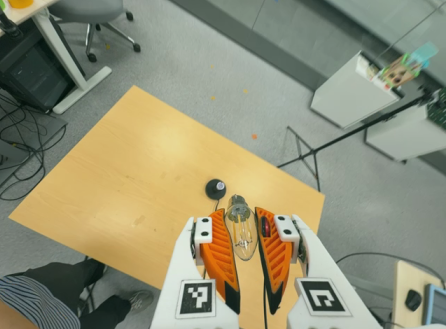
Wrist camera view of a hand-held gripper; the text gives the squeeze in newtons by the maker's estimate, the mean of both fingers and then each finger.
{"total": 21.0, "left": 25.5, "right": 16.5}